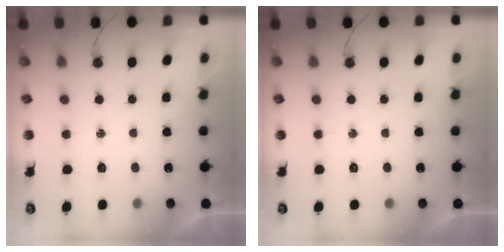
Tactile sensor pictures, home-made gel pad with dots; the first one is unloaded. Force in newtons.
{"total": 0.0}